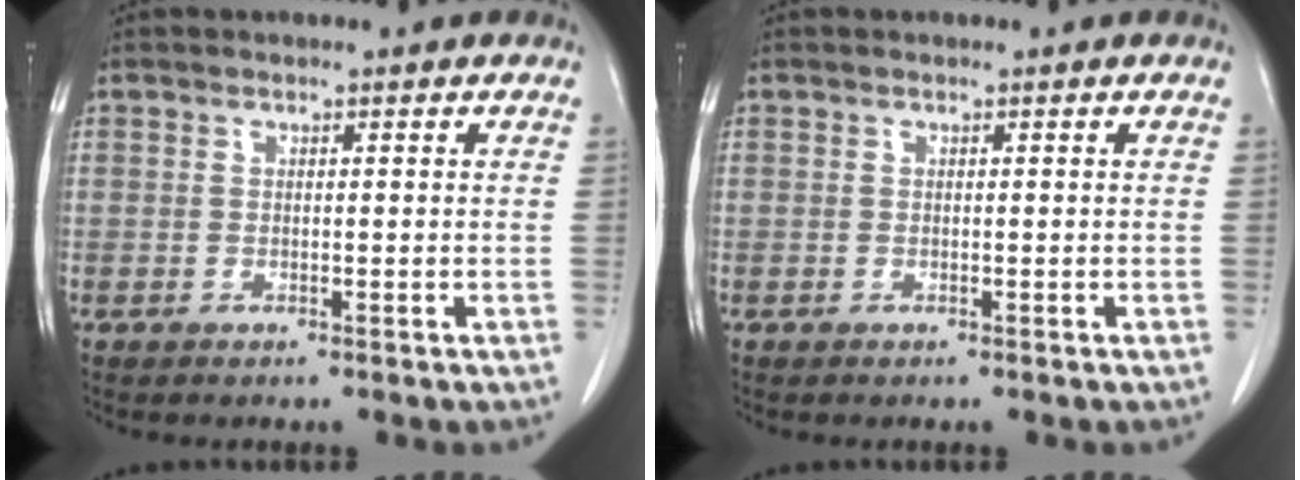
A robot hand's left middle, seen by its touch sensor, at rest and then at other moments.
{"total": 0.0}